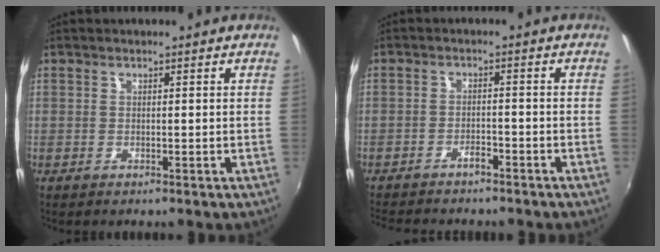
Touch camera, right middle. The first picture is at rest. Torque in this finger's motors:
{"motor_torque": [1.07, -1.07, 0.10, 0.07]}